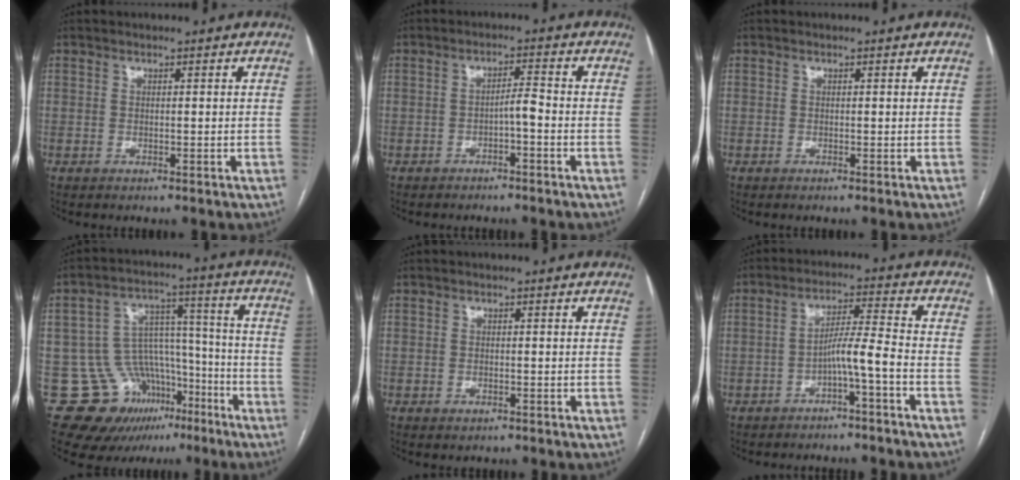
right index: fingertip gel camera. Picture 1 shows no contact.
{"total": 2.6, "force": [-1.2, 0.3, 2.3], "torque": [-0.035, 0.006, -0.021]}
{"total": 0.0}
{"total": 15.2, "force": [-8.8, 11.5, 4.7], "torque": [-0.068, 0.087, -0.122]}
{"total": 0.8, "force": [-0.5, 0.5, 0.4], "torque": [-0.009, 0.001, -0.004]}
{"total": 5.4, "force": [-2.6, -0.5, 4.7], "torque": [-0.078, 0.016, -0.045]}